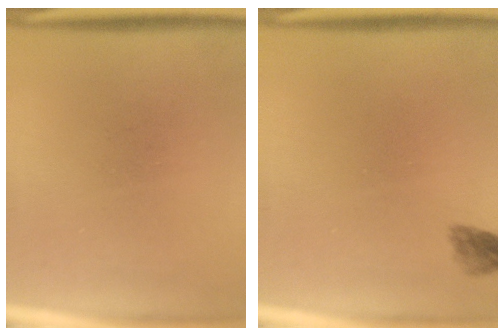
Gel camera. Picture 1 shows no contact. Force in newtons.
{"total": 1.7}